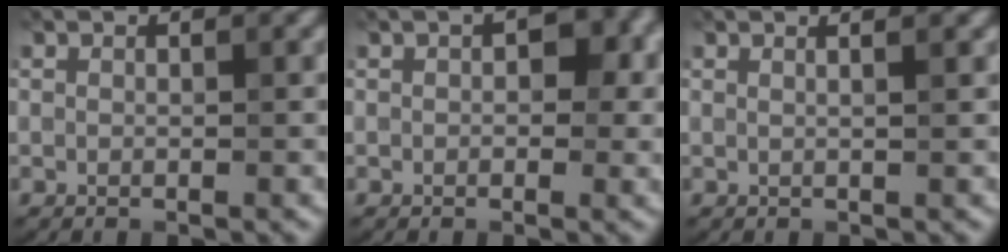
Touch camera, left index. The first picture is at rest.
{"total": 4.0, "force": [0.8, 2.2, 3.2], "torque": [-0.039, 0.006, 0.006]}
{"total": 2.8, "force": [1.5, 1.4, 2.0], "torque": [0.000, 0.013, -0.014]}